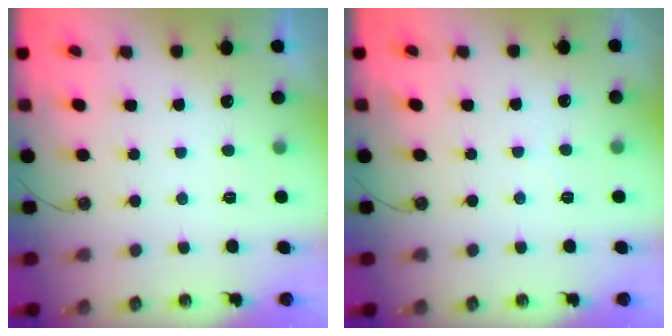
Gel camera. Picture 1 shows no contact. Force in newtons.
{"total": 3.1, "press": 3.0, "slide": 0.5}